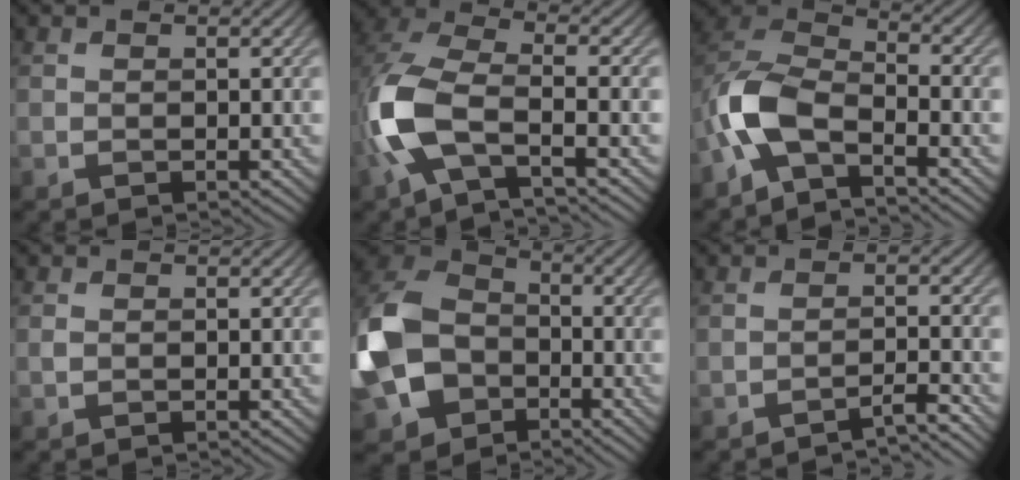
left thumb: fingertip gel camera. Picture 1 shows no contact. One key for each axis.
{"total": 9.7, "fx": -3.3, "fy": 3.9, "fz": 8.2, "tx": -0.189, "ty": -0.002, "tz": -0.084}
{"total": 8.4, "fx": -4.3, "fy": 4.0, "fz": 5.9, "tx": -0.131, "ty": 0.005, "tz": -0.106}
{"total": 0.6, "fx": 0.0, "fy": 0.4, "fz": 0.4, "tx": -0.008, "ty": -0.001, "tz": -0.002}
{"total": 15.6, "fx": -3.9, "fy": 11.7, "fz": 9.5, "tx": -0.266, "ty": -0.040, "tz": -0.077}
{"total": 2.6, "fx": -2.2, "fy": 0.1, "fz": 1.3, "tx": -0.014, "ty": 0.009, "tz": -0.047}